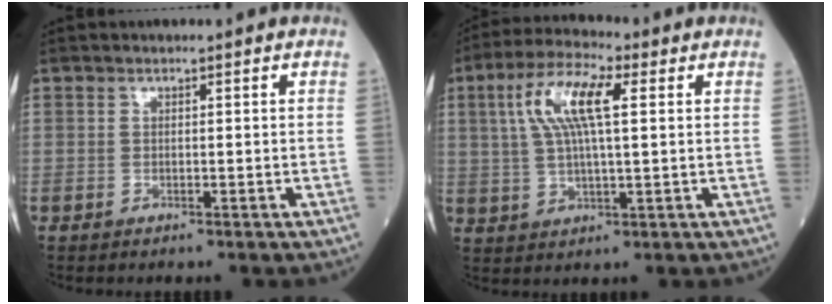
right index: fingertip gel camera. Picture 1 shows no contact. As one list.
[{"total": 10.2, "force": [2.9, 2.4, 9.5], "torque": [-0.197, 0.019, 0.055]}]